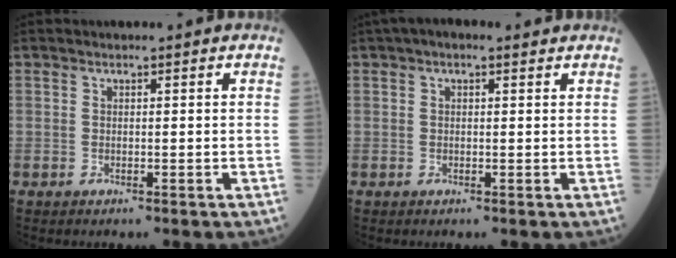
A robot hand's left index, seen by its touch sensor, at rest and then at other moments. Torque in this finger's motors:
{"motor_torque": [0.55, -1.01, -0.06, 0.06]}